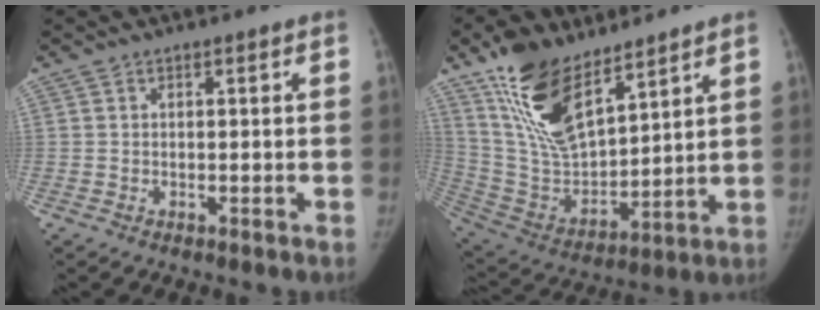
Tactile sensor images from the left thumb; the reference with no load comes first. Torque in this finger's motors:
{"motor_torque": [0.30, 0.28, 1.50, -1.27, 0.16]}